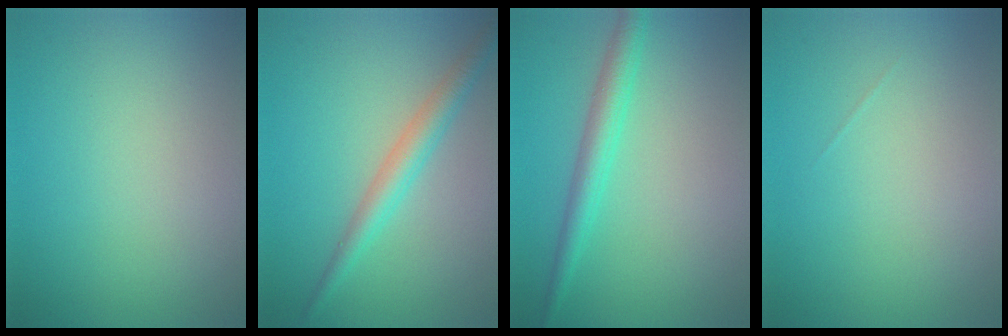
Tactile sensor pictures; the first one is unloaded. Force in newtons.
{"total": 2.9, "press": 2.9, "slide": 0.1}
{"total": 2.8, "press": 2.8, "slide": 0.2}
{"total": 0.0}